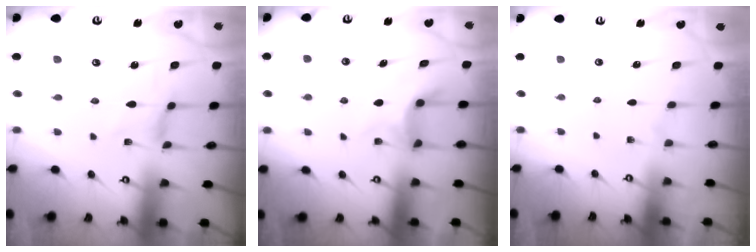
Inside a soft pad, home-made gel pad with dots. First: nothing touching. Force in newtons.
{"total": 5.9, "press": 5.9, "slide": 0.3}
{"total": 0.0}